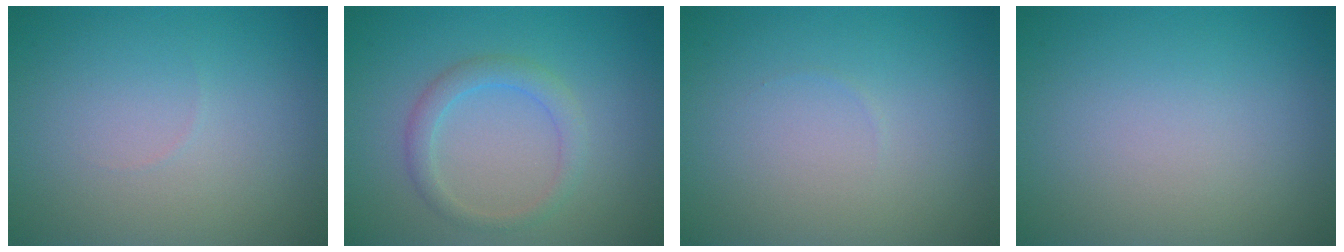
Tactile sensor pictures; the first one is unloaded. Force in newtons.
{"total": 2.2, "press": 2.2, "slide": 0.0}
{"total": 0.0}
{"total": 0.0}